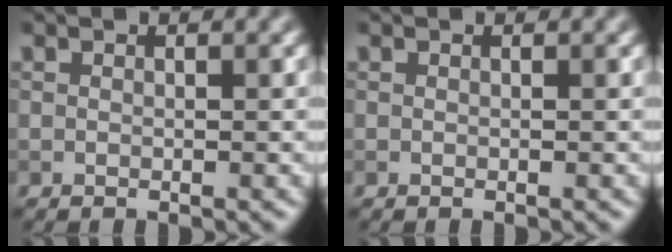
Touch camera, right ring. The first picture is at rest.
{"total": 0.0}